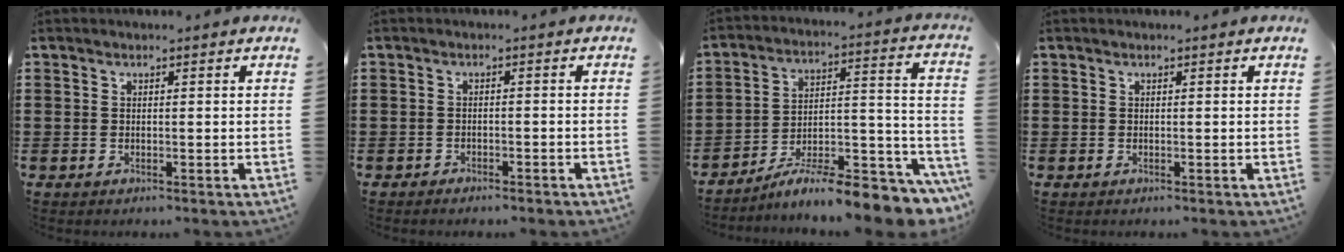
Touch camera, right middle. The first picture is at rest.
{"total": 1.2, "force": [-1.2, 0.2, 0.0], "torque": [-0.004, 0.003, -0.026]}
{"total": 10.1, "force": [-8.6, 0.8, 5.2], "torque": [-0.070, 0.013, -0.162]}
{"total": 0.0}